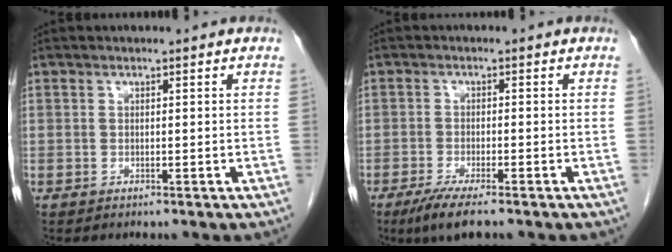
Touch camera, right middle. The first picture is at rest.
{"total": 5.1, "force": [-3.6, 0.6, 3.6], "torque": [-0.066, -0.012, -0.061]}